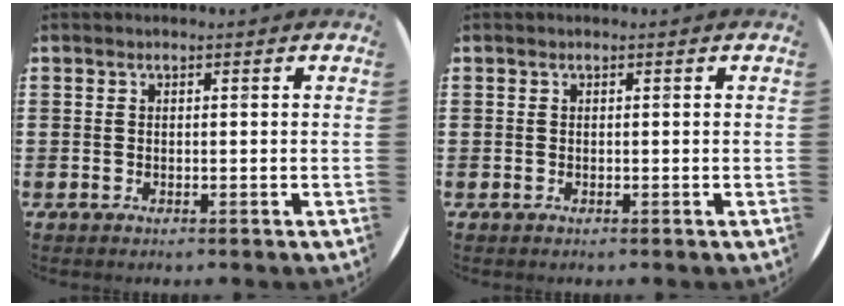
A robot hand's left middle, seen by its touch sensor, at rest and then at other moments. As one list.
[{"total": 0.0}]